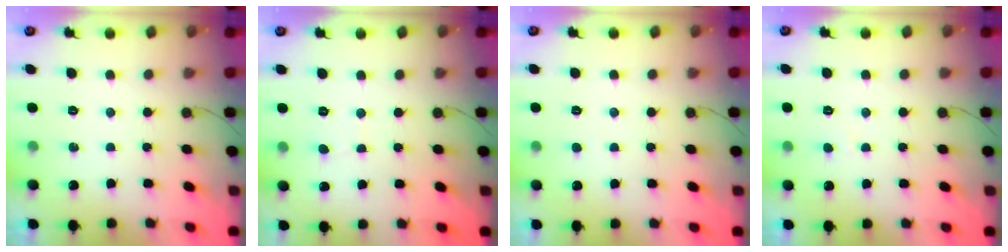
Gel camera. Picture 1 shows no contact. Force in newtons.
{"total": 1.6, "press": 1.6, "slide": 0.1}
{"total": 2.5, "press": 2.5, "slide": 0.2}
{"total": 1.8, "press": 1.7, "slide": 0.1}